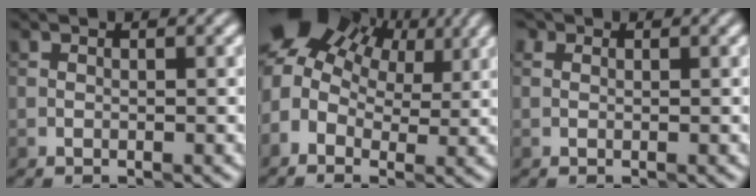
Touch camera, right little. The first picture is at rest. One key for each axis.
{"total": 9.4, "fx": 3.2, "fy": 6.3, "fz": 6.2, "tx": -0.111, "ty": 0.019, "tz": 0.053}
{"total": 1.3, "fx": 0.6, "fy": 0.9, "fz": 0.6, "tx": -0.008, "ty": -0.002, "tz": -0.013}